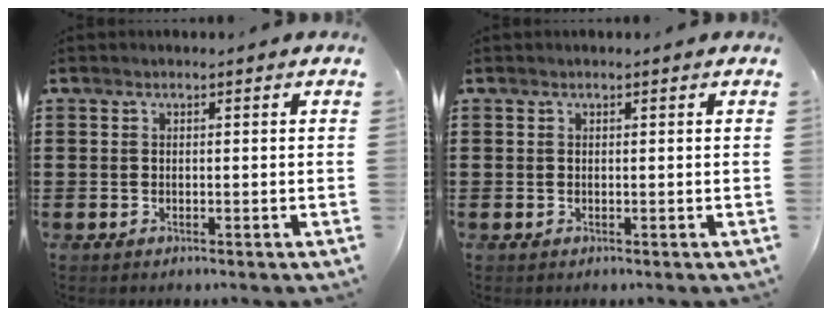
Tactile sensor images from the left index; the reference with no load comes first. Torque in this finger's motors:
{"motor_torque": [0.05, -0.05, 0.01, 0.01]}